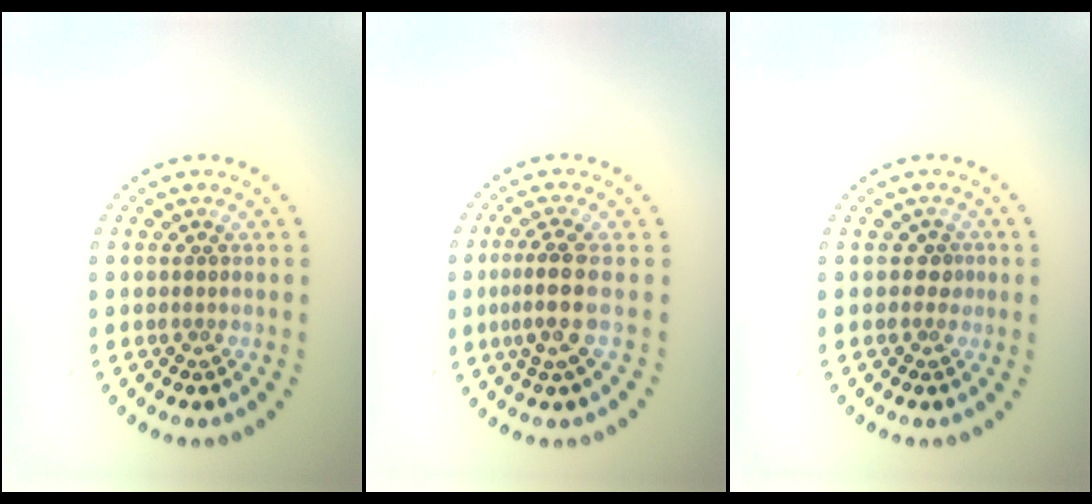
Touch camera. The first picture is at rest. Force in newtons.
{"total": 2.8, "press": 2.1, "slide": 1.9}
{"total": 1.0, "press": 0.8, "slide": 0.6}